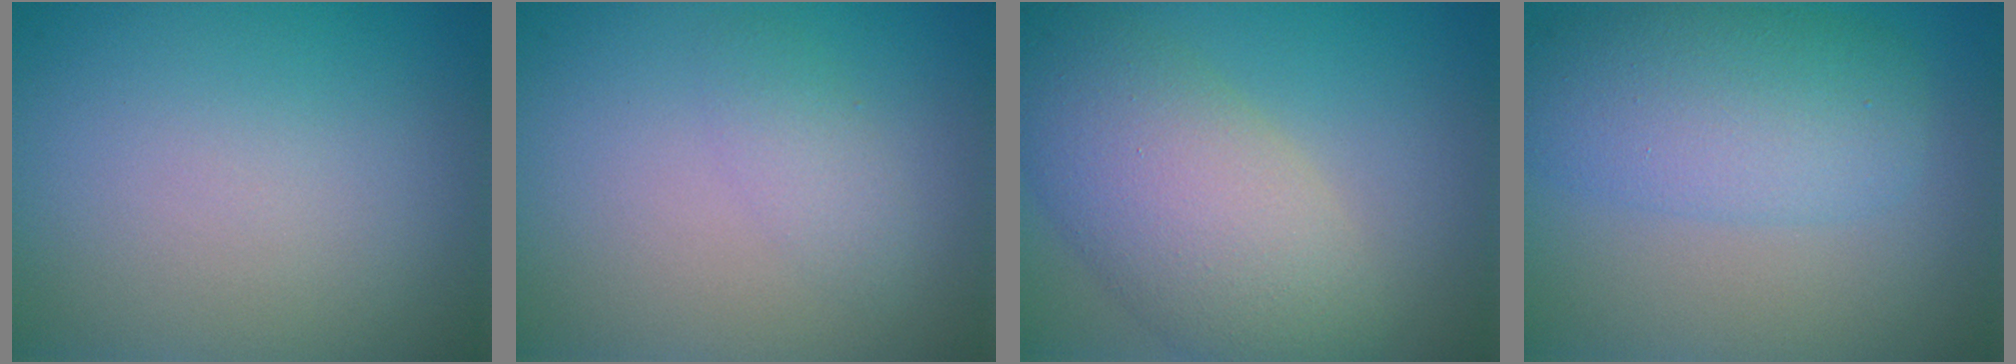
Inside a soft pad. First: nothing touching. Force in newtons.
{"total": 1.5, "press": 1.5, "slide": 0.1}
{"total": 7.5, "press": 7.5, "slide": 0.6}
{"total": 5.5, "press": 5.5, "slide": 0.1}